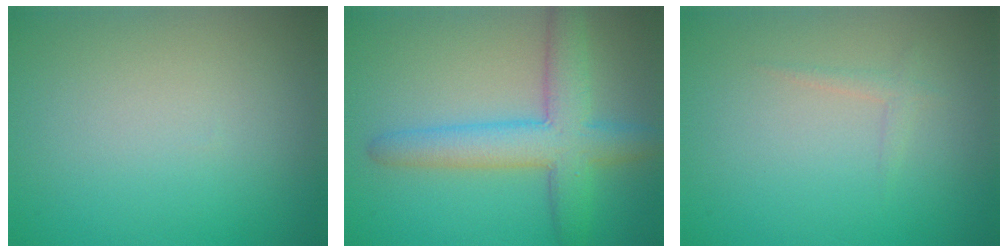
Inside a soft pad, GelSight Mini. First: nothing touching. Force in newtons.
{"total": 6.1, "press": 6.1, "slide": 0.2}
{"total": 0.9, "press": 0.9, "slide": 0.1}